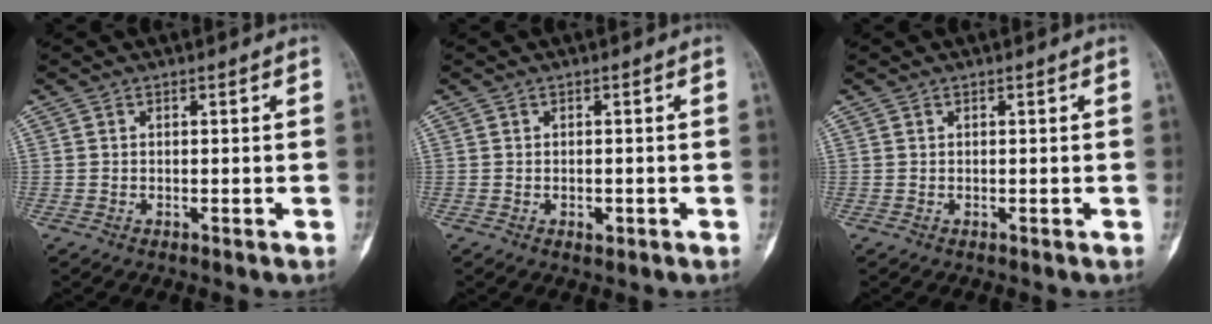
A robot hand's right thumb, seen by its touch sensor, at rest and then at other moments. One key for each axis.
{"total": 1.4, "fx": -0.6, "fy": 0.8, "fz": 1.0, "tx": -0.010, "ty": 0.000, "tz": -0.007}
{"total": 0.0}